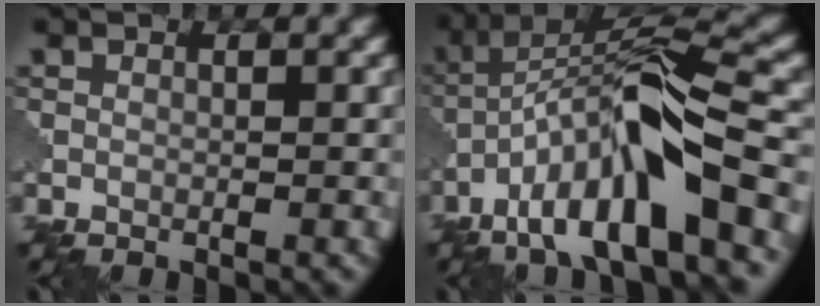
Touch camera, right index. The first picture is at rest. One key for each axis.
{"total": 11.9, "fx": -5.5, "fy": 2.8, "fz": 10.2, "tx": -0.178, "ty": 0.021, "tz": -0.097}